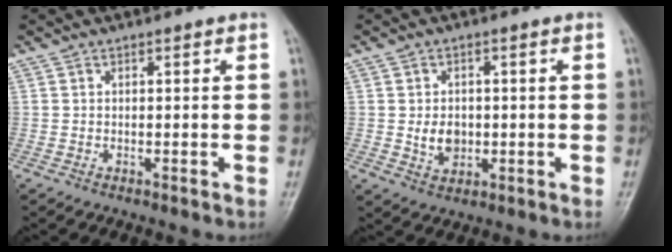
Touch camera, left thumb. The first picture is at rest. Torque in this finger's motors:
{"motor_torque": [-0.05, 0.06, 0.29, 0.11, 0.00]}